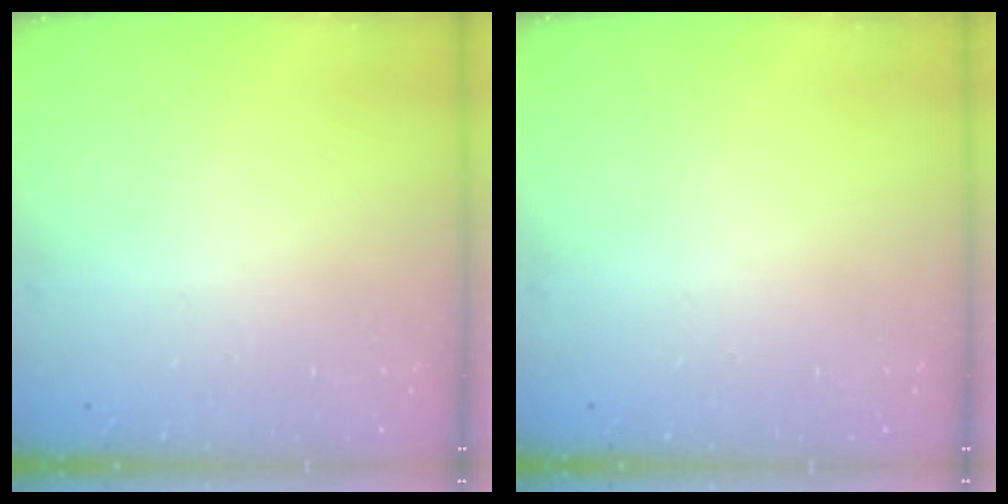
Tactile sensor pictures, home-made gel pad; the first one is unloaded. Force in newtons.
{"total": 0.0}